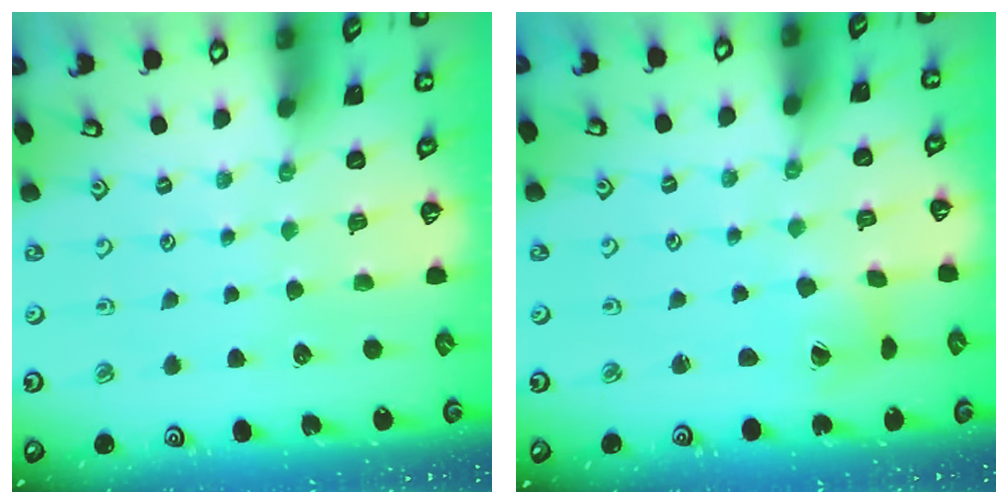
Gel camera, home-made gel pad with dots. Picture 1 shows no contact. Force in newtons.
{"total": 2.9, "press": 2.9, "slide": 0.4}